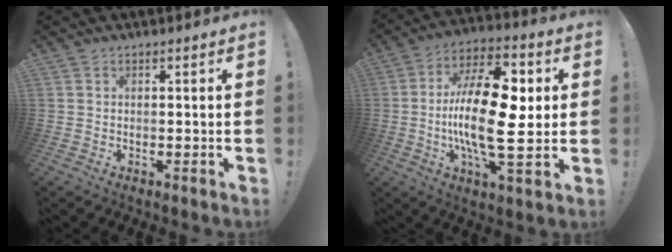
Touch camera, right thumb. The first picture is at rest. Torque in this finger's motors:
{"motor_torque": [1.76, 3.24, 1.33, -0.82, 0.77]}